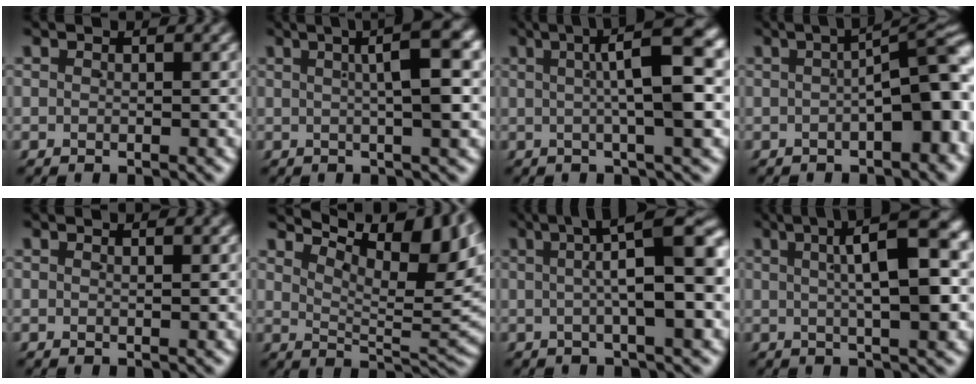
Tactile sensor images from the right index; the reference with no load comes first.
{"total": 6.3, "force": [1.9, 0.6, 5.9], "torque": [-0.069, 0.030, 0.023]}
{"total": 9.0, "force": [2.6, 1.4, 8.6], "torque": [-0.097, 0.041, 0.027]}
{"total": 7.5, "force": [-1.0, 3.0, 6.8], "torque": [-0.077, -0.003, -0.007]}
{"total": 0.5, "force": [0.3, -0.4, 0.3], "torque": [-0.002, -0.001, 0.007]}
{"total": 11.1, "force": [6.6, 3.2, 8.3], "torque": [-0.085, 0.027, 0.097]}
{"total": 8.9, "force": [2.0, 2.0, 8.5], "torque": [-0.094, 0.026, 0.027]}
{"total": 9.1, "force": [2.8, 1.9, 8.4], "torque": [-0.100, 0.038, 0.035]}